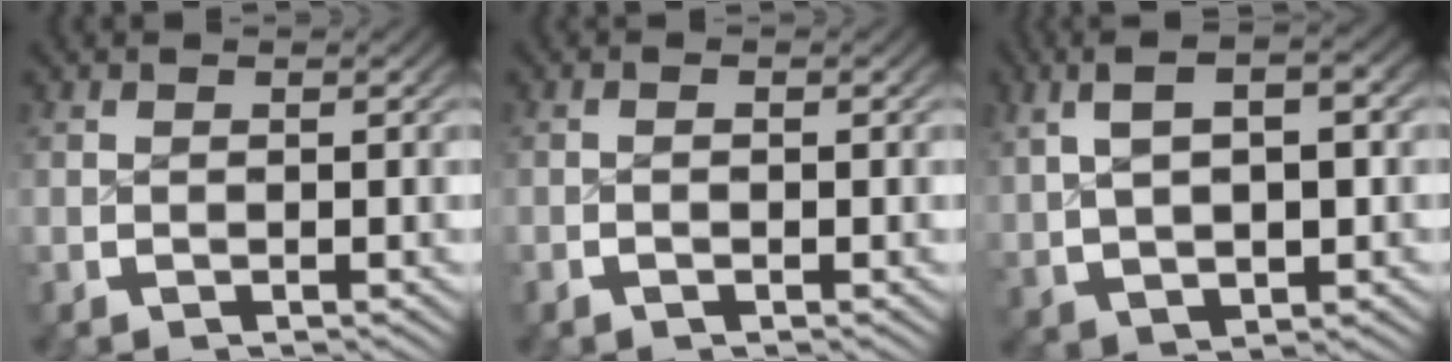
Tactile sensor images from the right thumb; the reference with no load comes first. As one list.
[{"total": 0.8, "force": [-0.5, 0.2, 0.6], "torque": [-0.014, 0.000, -0.013]}, {"total": 6.7, "force": [2.2, 3.3, 5.4], "torque": [-0.082, 0.015, 0.043]}]